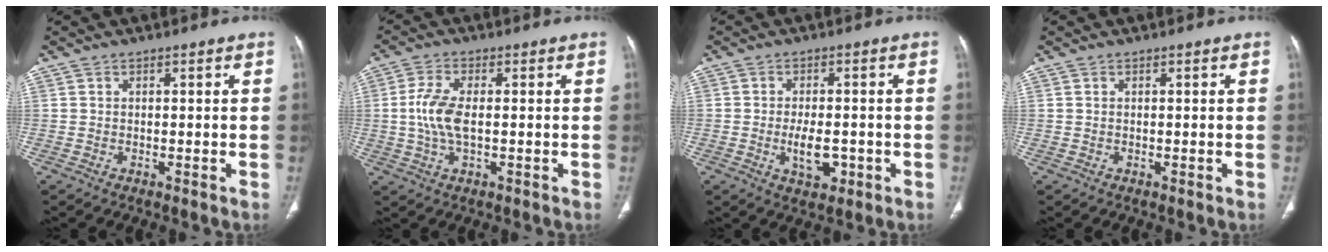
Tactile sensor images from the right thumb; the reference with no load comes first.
{"total": 6.9, "force": [0.0, 3.0, 6.2], "torque": [-0.147, 0.003, -0.003]}
{"total": 5.5, "force": [-1.5, 2.8, 4.5], "torque": [-0.068, 0.002, -0.019]}
{"total": 0.0}